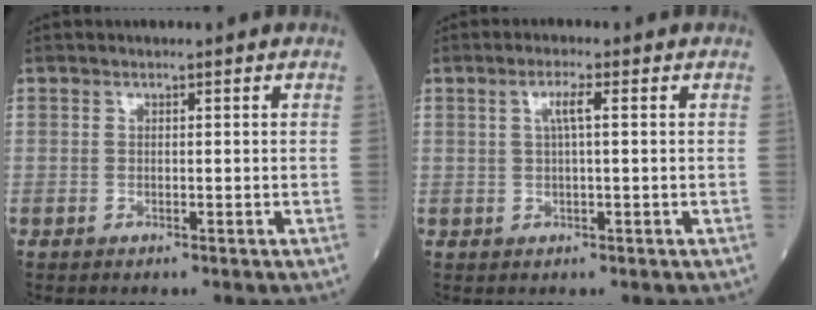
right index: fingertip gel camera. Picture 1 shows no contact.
{"total": 2.6, "force": [0.7, 0.1, 2.5], "torque": [-0.050, 0.005, 0.013]}